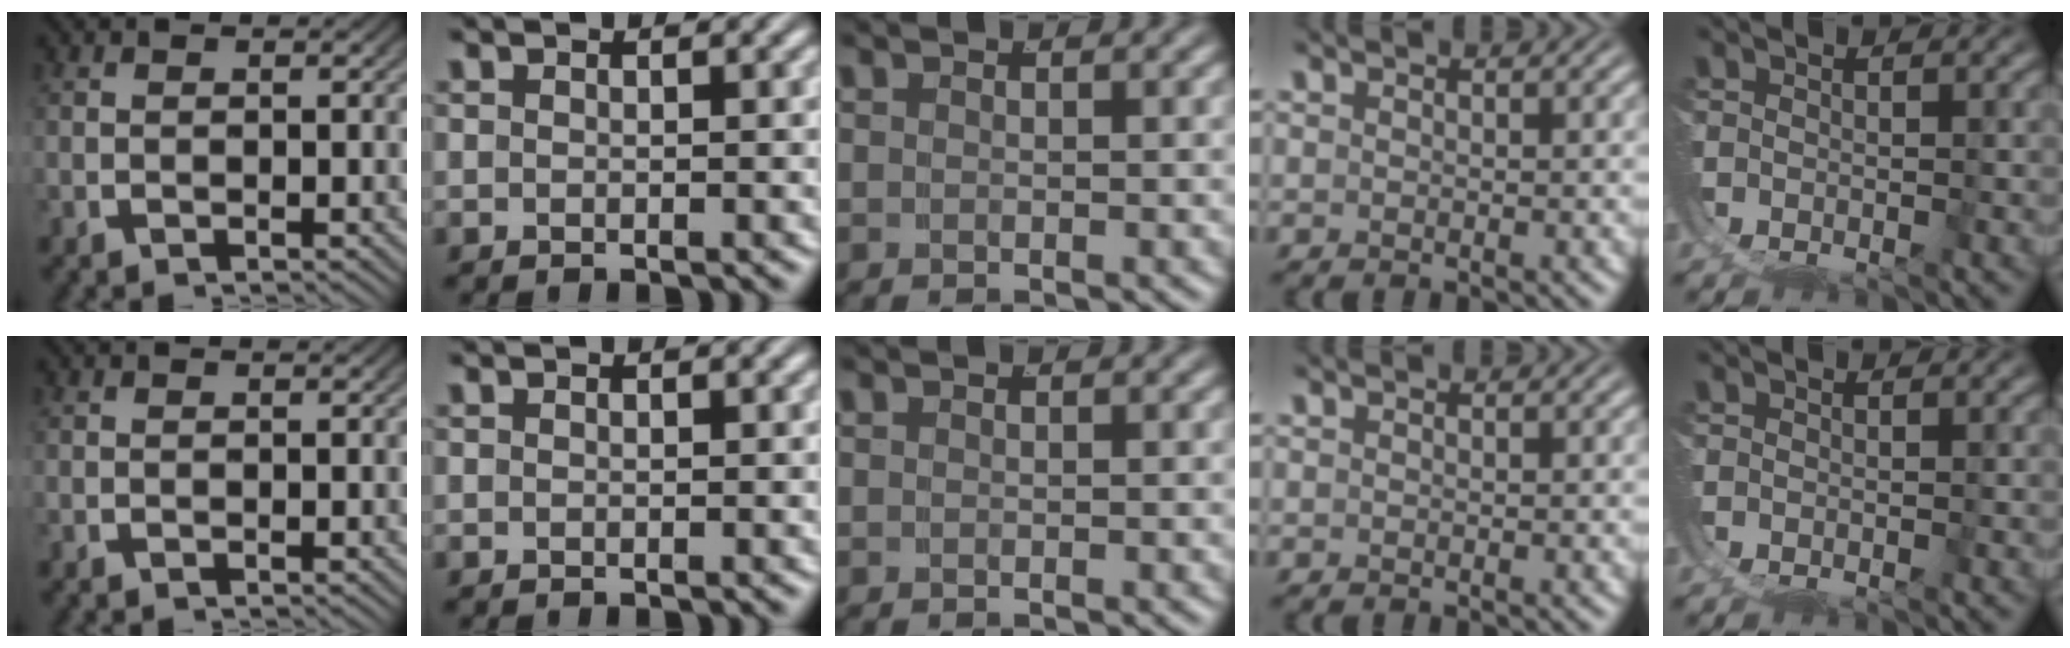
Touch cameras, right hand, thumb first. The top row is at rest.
{}